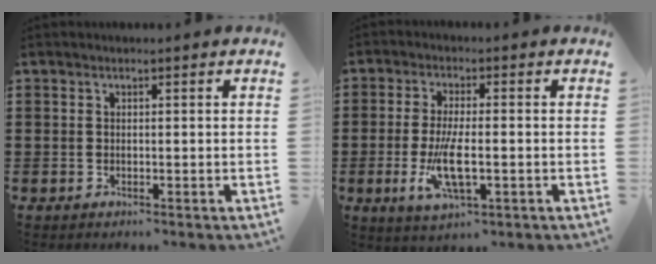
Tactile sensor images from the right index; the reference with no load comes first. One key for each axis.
{"total": 7.3, "fx": -1.8, "fy": 2.2, "fz": 6.7, "tx": -0.144, "ty": -0.014, "tz": -0.035}